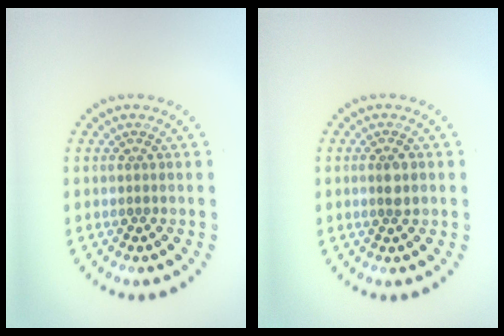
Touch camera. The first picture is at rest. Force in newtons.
{"total": 1.6, "press": 1.5, "slide": 0.5}